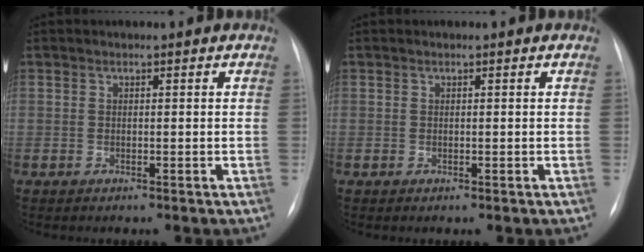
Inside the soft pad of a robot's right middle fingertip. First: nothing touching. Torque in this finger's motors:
{"motor_torque": [-0.08, -0.02, -0.02, 0.01]}